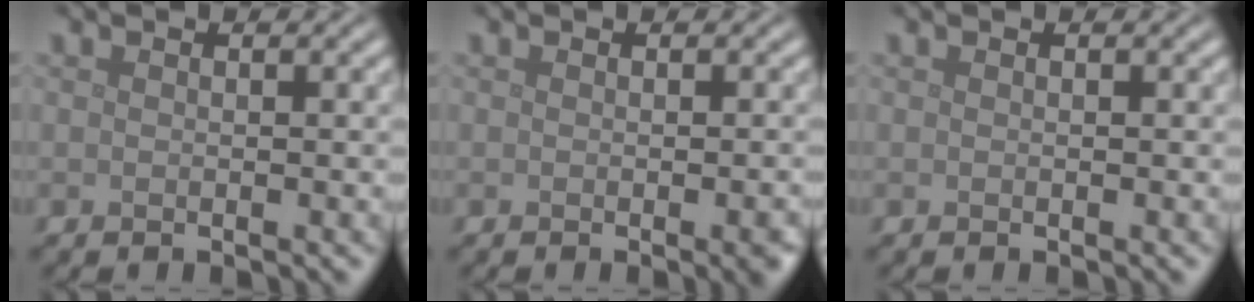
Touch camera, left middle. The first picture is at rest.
{"total": 1.7, "force": [-0.5, 0.4, 1.6], "torque": [-0.011, -0.001, -0.005]}
{"total": 0.0}